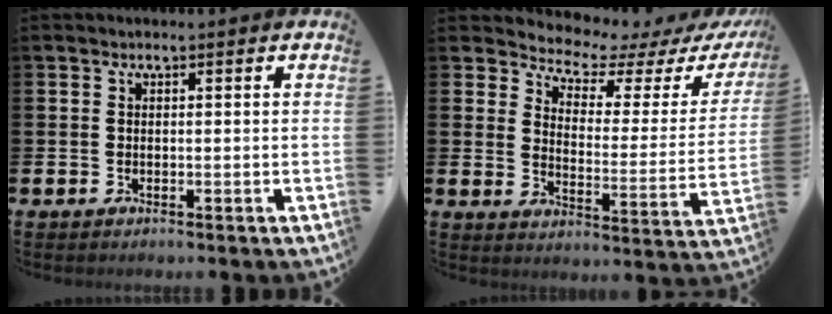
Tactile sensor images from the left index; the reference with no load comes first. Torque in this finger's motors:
{"motor_torque": [0.94, -1.20, 0.24, 0.00]}